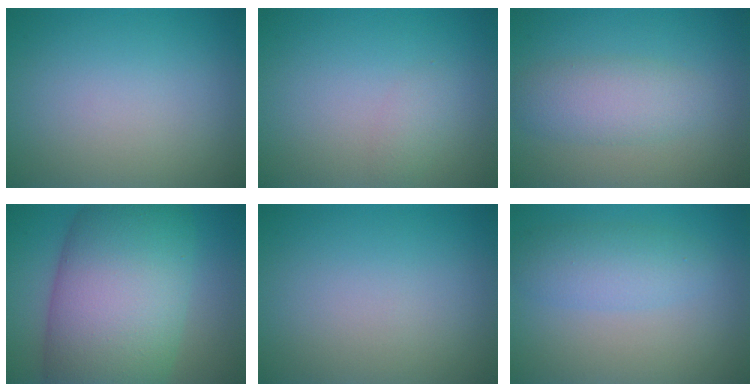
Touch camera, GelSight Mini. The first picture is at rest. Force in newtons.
{"total": 1.0, "press": 1.0, "slide": 0.1}
{"total": 3.4, "press": 3.4, "slide": 0.1}
{"total": 15.9, "press": 15.9, "slide": 0.8}
{"total": 0.0}
{"total": 3.1, "press": 3.1, "slide": 0.2}